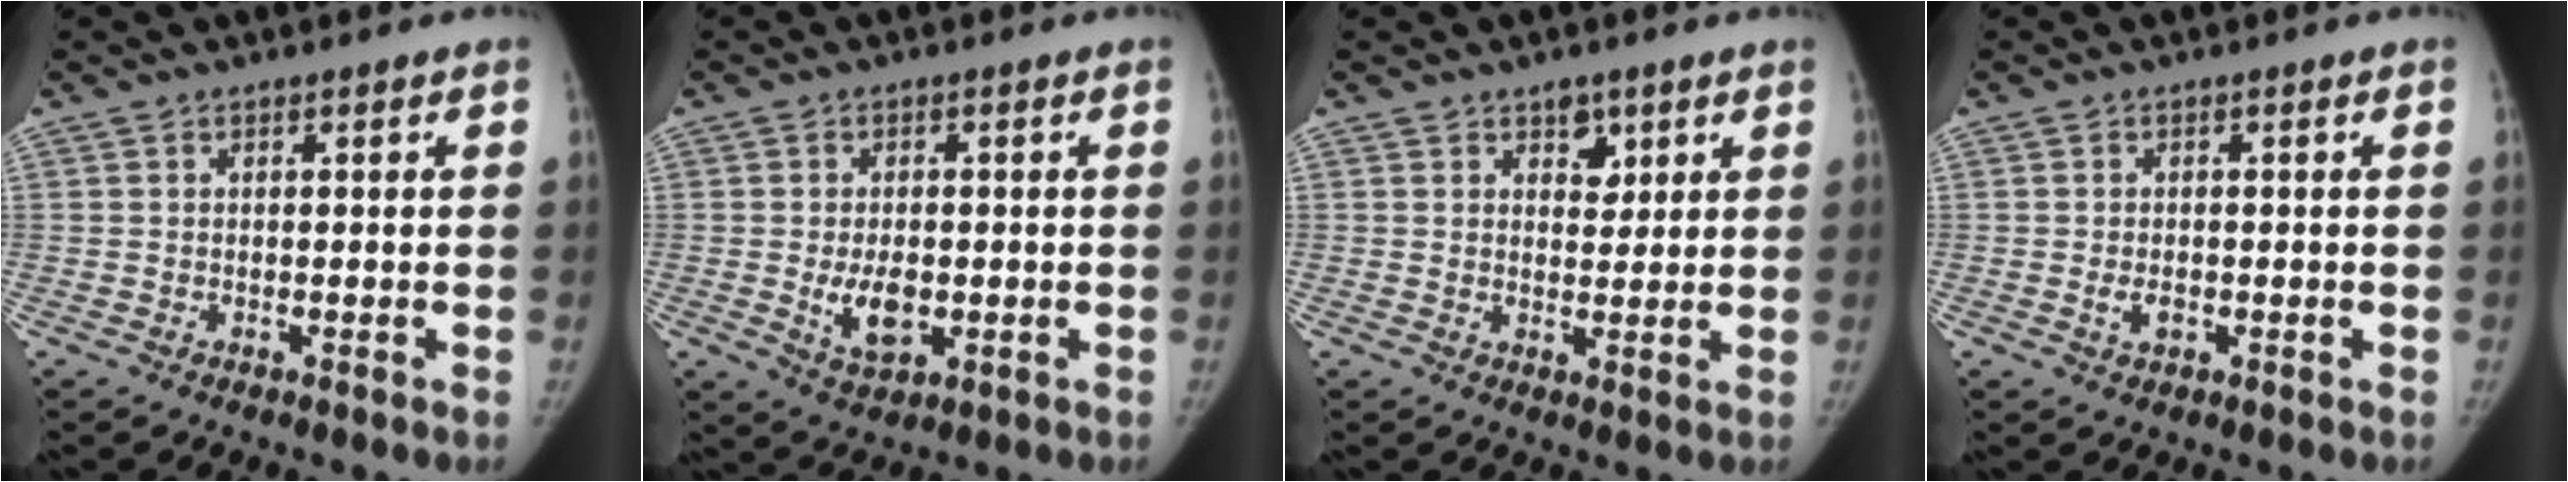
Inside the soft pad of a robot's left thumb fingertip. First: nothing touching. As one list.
[{"total": 6.2, "force": [-0.9, 3.6, 4.9], "torque": [-0.074, -0.008, -0.007]}, {"total": 4.0, "force": [2.3, 2.6, 2.0], "torque": [-0.003, -0.014, 0.036]}, {"total": 2.1, "force": [-0.5, 1.3, 1.6], "torque": [-0.027, 0.000, -0.006]}]